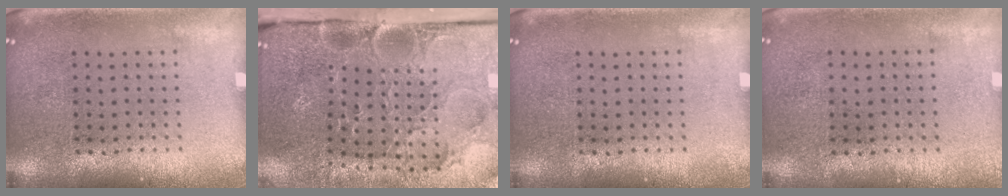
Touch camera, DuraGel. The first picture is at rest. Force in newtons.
{"total": 4.4, "press": 3.8, "slide": 2.1}
{"total": 0.0}
{"total": 0.0}